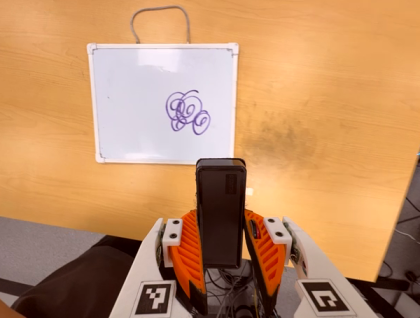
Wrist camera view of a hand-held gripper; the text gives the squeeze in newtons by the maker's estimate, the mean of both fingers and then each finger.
{"total": 5.3, "left": 3.7, "right": 6.8}